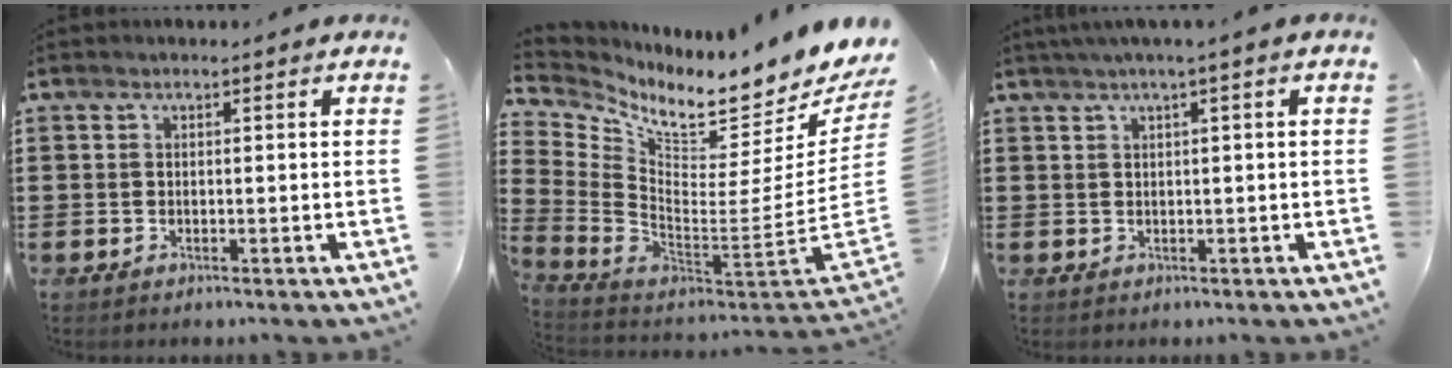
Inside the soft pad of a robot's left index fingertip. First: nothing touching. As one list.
[{"total": 7.1, "force": [5.5, 1.2, 4.4], "torque": [-0.093, -0.067, 0.082]}, {"total": 1.5, "force": [0.2, 0.1, 1.4], "torque": [-0.025, -0.001, 0.004]}]